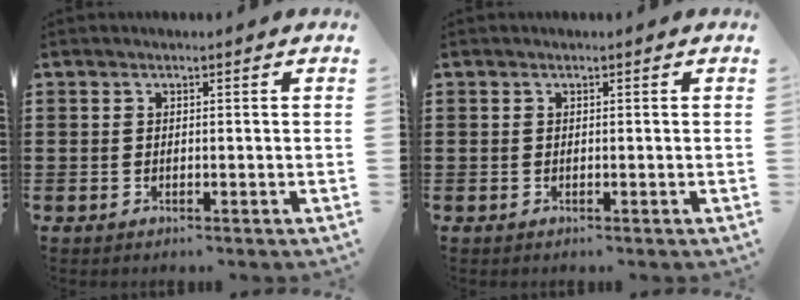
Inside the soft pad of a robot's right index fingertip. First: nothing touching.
{"total": 0.0}